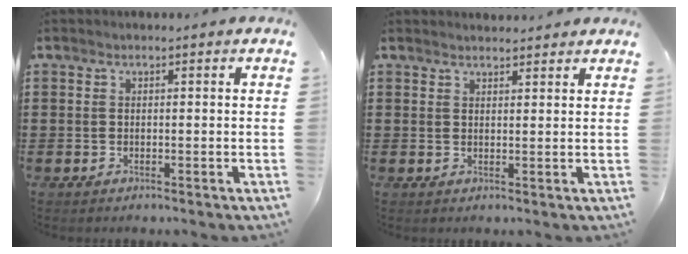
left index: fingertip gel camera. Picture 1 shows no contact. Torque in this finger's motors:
{"motor_torque": [0.13, -0.07, 0.05, -0.01]}